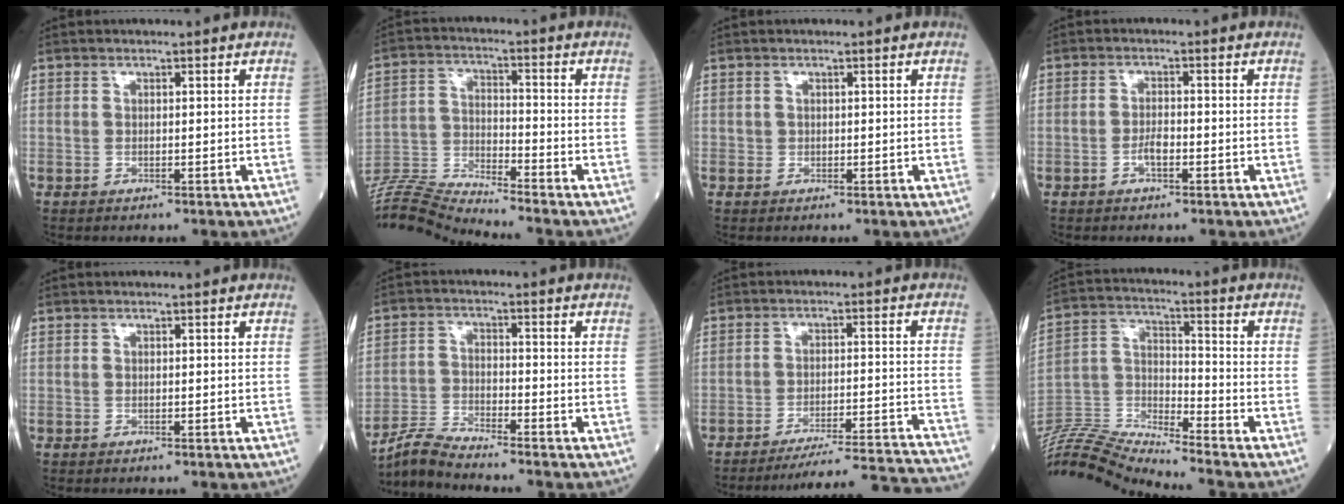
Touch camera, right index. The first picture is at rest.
{"total": 11.4, "force": [-11.1, -2.4, 1.4], "torque": [-0.033, 0.010, -0.214]}
{"total": 0.0}
{"total": 2.1, "force": [-1.0, 0.6, 1.8], "torque": [-0.029, 0.003, -0.019]}
{"total": 0.0}
{"total": 5.4, "force": [-5.2, -1.2, 0.5], "torque": [-0.022, -0.017, -0.105]}
{"total": 20.1, "force": [-19.4, -2.5, 4.6], "torque": [-0.027, -0.022, -0.258]}
{"total": 14.5, "force": [-14.1, -1.3, 3.3], "torque": [-0.071, 0.021, -0.274]}